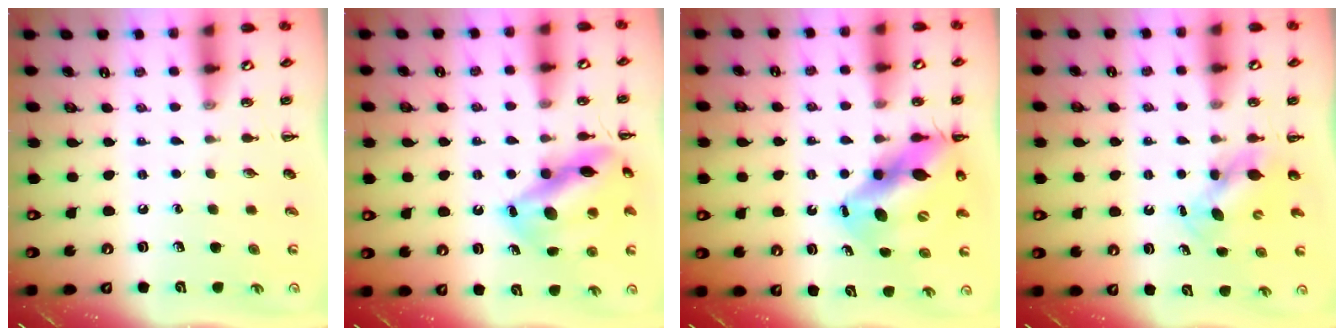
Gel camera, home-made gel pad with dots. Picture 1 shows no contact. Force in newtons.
{"total": 15.0, "press": 14.9, "slide": 1.3}
{"total": 14.5, "press": 14.0, "slide": 3.5}
{"total": 5.6, "press": 5.6, "slide": 0.6}